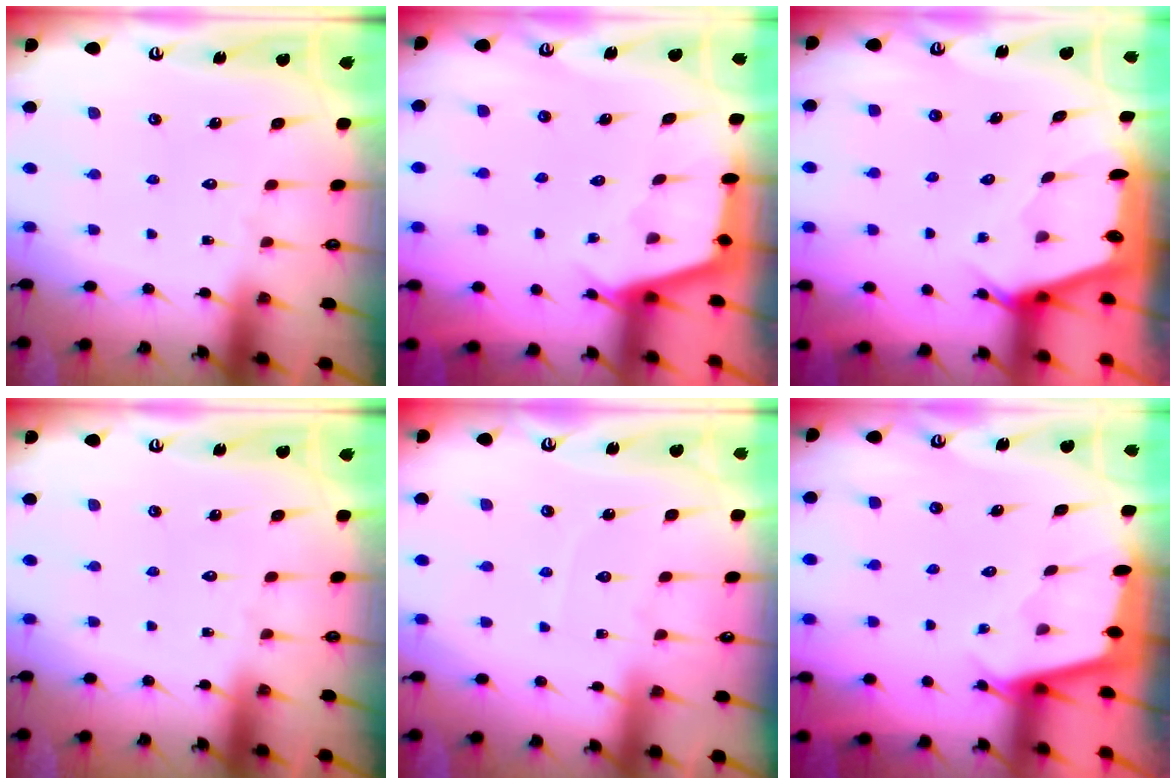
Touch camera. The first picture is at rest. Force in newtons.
{"total": 2.7, "press": 2.7, "slide": 0.3}
{"total": 2.4, "press": 2.4, "slide": 0.3}
{"total": 0.0}
{"total": 3.3, "press": 3.3, "slide": 0.4}
{"total": 1.9, "press": 1.9, "slide": 0.1}